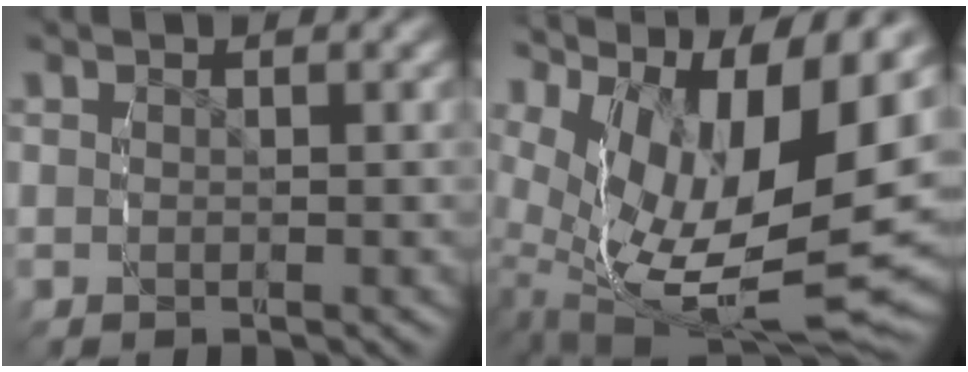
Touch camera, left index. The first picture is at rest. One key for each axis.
{"total": 17.3, "fx": -0.4, "fy": 10.1, "fz": 14.1, "tx": -0.244, "ty": -0.022, "tz": 0.007}